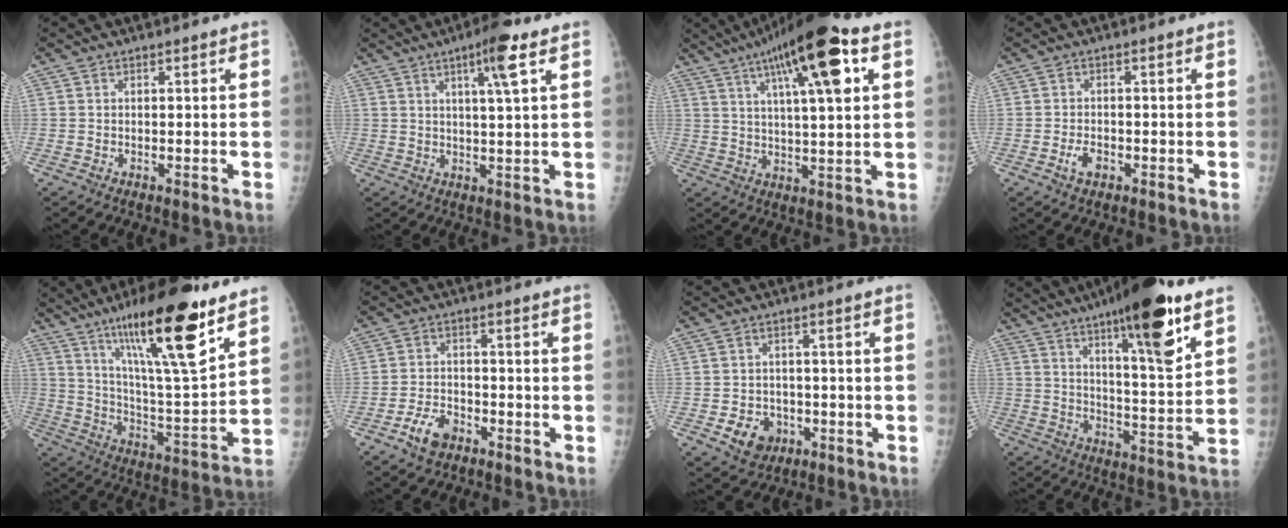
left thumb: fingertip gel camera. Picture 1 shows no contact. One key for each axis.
{"total": 6.8, "fx": 3.4, "fy": 0.5, "fz": 5.9, "tx": -0.096, "ty": -0.013, "tz": 0.052}
{"total": 17.4, "fx": 7.7, "fy": 3.7, "fz": 15.2, "tx": -0.233, "ty": 0.001, "tz": 0.119}
{"total": 3.0, "fx": -1.4, "fy": 1.8, "fz": 1.9, "tx": -0.031, "ty": 0.008, "tz": -0.023}
{"total": 22.1, "fx": 13.4, "fy": 4.1, "fz": 17.1, "tx": -0.260, "ty": -0.063, "tz": 0.226}
{"total": 5.5, "fx": -3.4, "fy": 3.3, "fz": 2.9, "tx": -0.047, "ty": 0.022, "tz": -0.059}
{"total": 6.2, "fx": -2.3, "fy": 5.1, "fz": 2.6, "tx": -0.022, "ty": 0.014, "tz": -0.028}
{"total": 18.8, "fx": 10.9, "fy": 3.7, "fz": 14.8, "tx": -0.202, "ty": -0.058, "tz": 0.168}